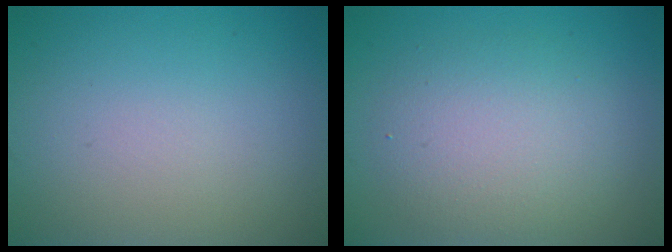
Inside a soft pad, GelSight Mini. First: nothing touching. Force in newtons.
{"total": 4.5, "press": 4.4, "slide": 0.4}